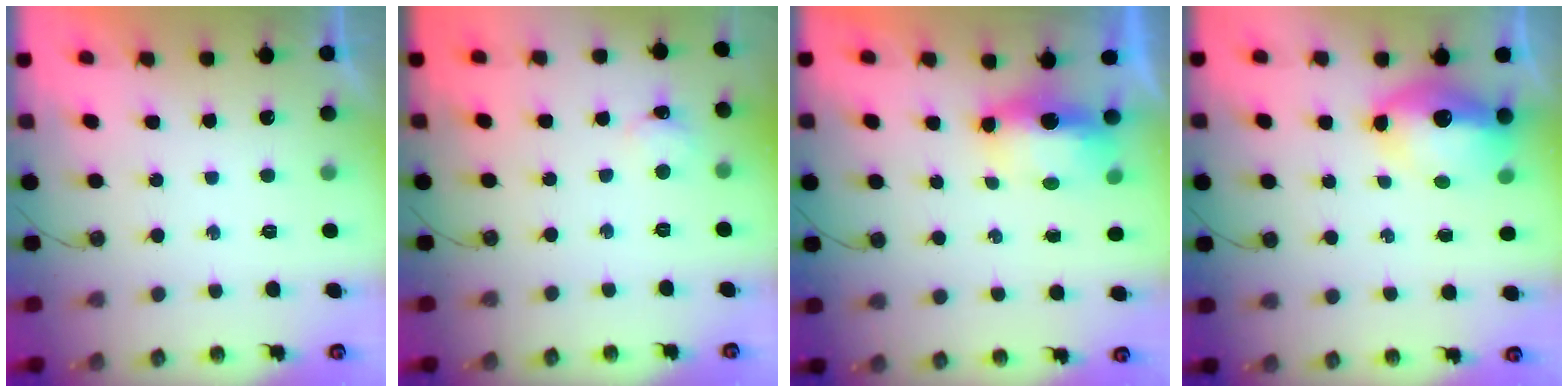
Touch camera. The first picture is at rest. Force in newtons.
{"total": 2.2, "press": 2.2, "slide": 0.3}
{"total": 6.7, "press": 6.6, "slide": 1.0}
{"total": 12.4, "press": 12.3, "slide": 1.2}